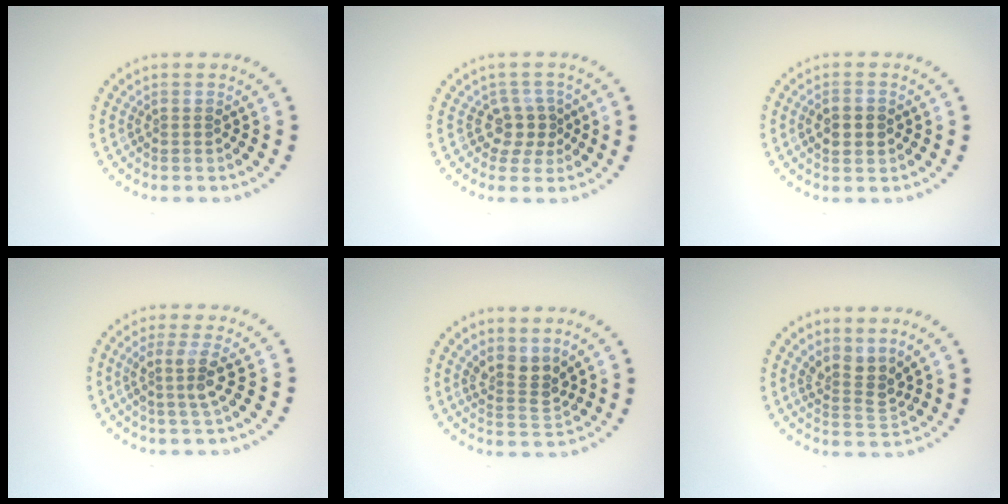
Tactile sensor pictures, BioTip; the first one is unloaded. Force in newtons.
{"total": 2.5, "press": 1.8, "slide": 1.8}
{"total": 2.1, "press": 2.1, "slide": 0.1}
{"total": 2.7, "press": 2.0, "slide": 1.8}
{"total": 2.6, "press": 2.2, "slide": 1.5}
{"total": 2.7, "press": 2.0, "slide": 1.9}